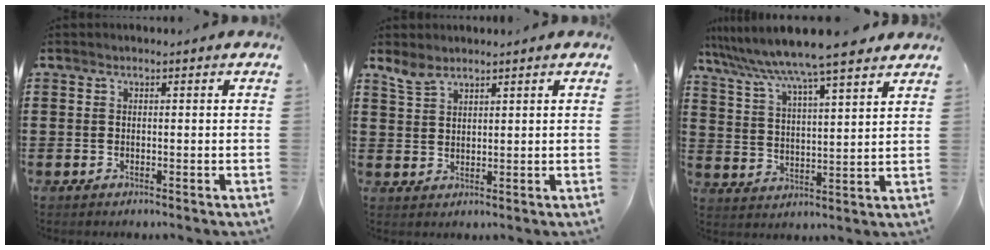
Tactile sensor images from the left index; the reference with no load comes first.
{"total": 2.9, "force": [2.4, 1.0, 1.2], "torque": [-0.029, -0.002, 0.047]}
{"total": 8.1, "force": [7.0, -0.7, 4.0], "torque": [-0.105, -0.040, 0.115]}